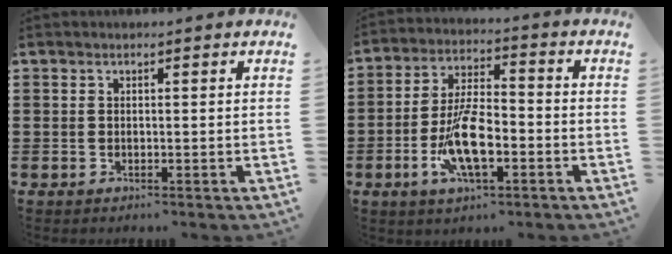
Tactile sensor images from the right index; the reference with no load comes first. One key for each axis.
{"total": 10.2, "fx": -3.3, "fy": 4.0, "fz": 8.8, "tx": -0.181, "ty": -0.005, "tz": -0.060}